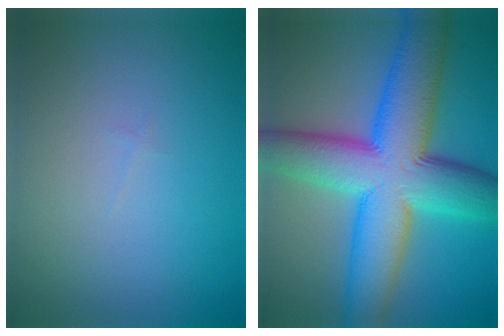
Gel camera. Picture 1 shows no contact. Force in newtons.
{"total": 13.5, "press": 13.5, "slide": 0.4}